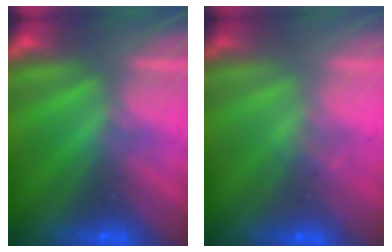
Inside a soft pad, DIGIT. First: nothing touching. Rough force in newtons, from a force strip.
{"total": 2.2}